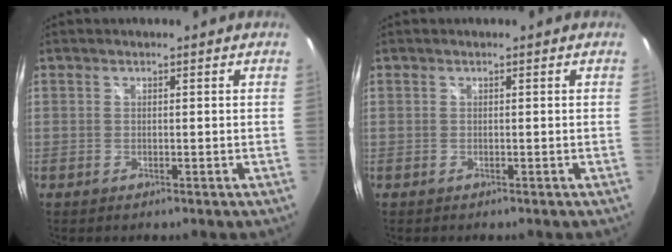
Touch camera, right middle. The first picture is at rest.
{"total": 0.0}